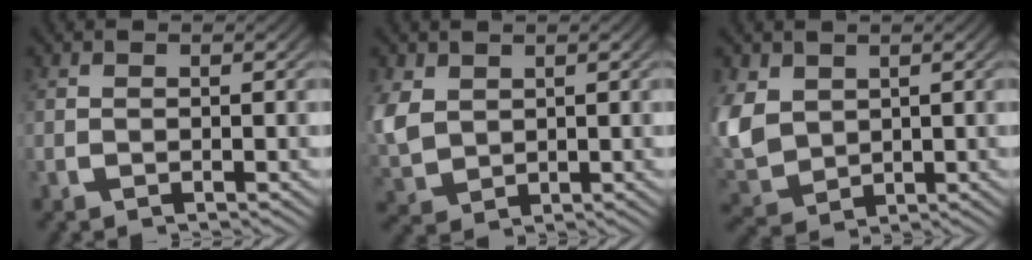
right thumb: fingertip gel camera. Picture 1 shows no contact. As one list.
[{"total": 4.7, "force": [0.5, 3.9, 2.5], "torque": [-0.086, -0.025, 0.033]}, {"total": 7.0, "force": [-0.2, 5.8, 3.9], "torque": [-0.132, -0.041, 0.027]}]